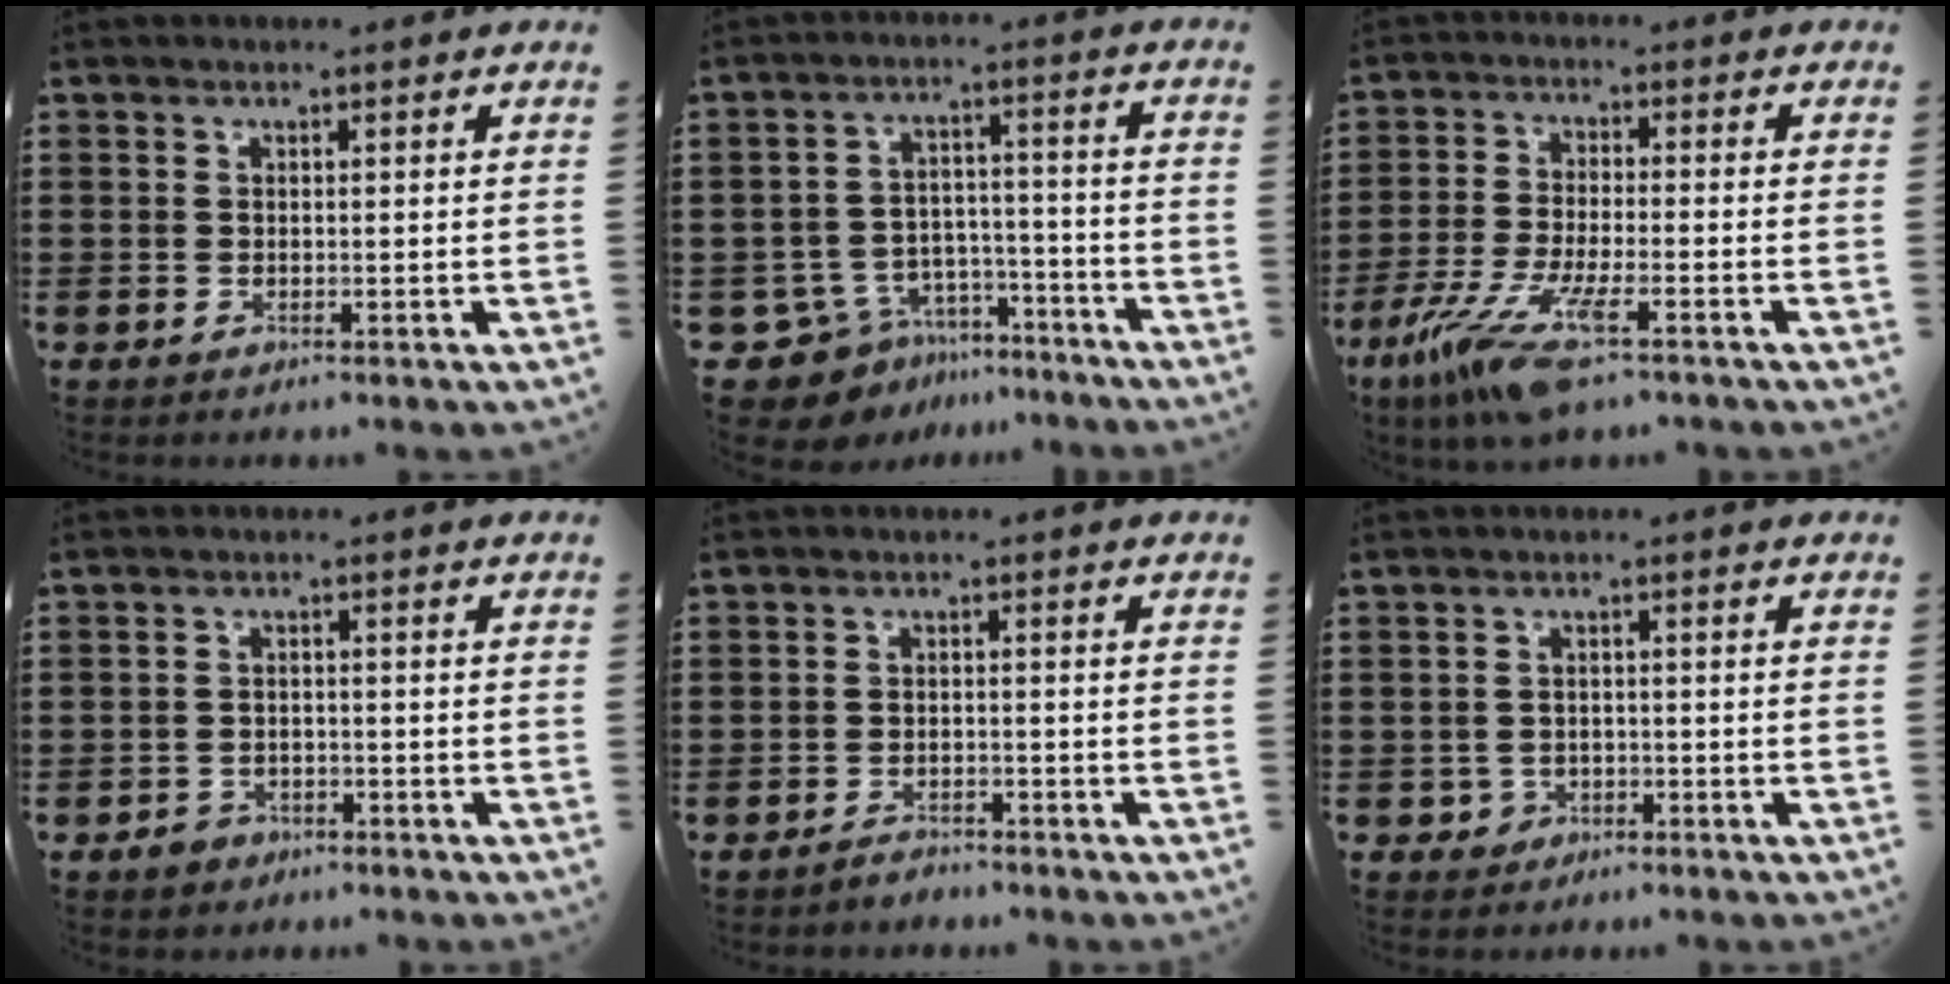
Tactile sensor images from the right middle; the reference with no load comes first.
{"total": 9.2, "force": [-8.3, 3.8, 1.4], "torque": [-0.047, 0.025, -0.160]}
{"total": 9.4, "force": [-6.2, 1.0, 7.0], "torque": [-0.161, -0.023, -0.124]}
{"total": 1.9, "force": [-1.5, 1.0, 0.1], "torque": [-0.009, 0.001, -0.033]}
{"total": 2.0, "force": [-2.0, 0.2, -0.1], "torque": [-0.005, 0.001, -0.043]}
{"total": 1.9, "force": [-1.3, 1.4, 0.3], "torque": [-0.014, -0.001, -0.029]}